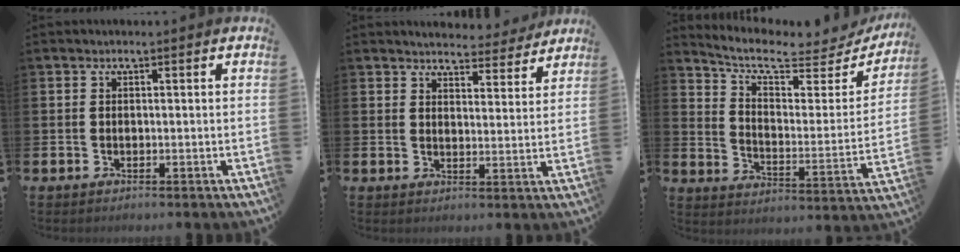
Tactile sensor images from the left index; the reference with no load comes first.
{"total": 4.7, "force": [4.6, 0.8, 0.0], "torque": [-0.002, -0.036, 0.079]}
{"total": 7.9, "force": [6.8, 2.1, 3.3], "torque": [-0.086, -0.056, 0.109]}